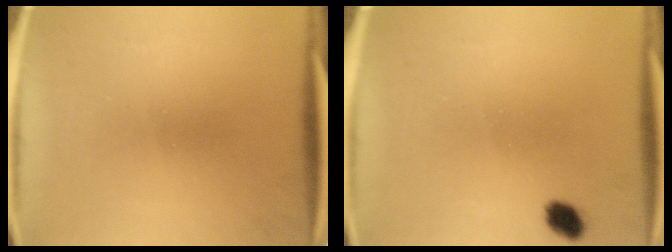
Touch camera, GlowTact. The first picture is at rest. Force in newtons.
{"total": 2.8}